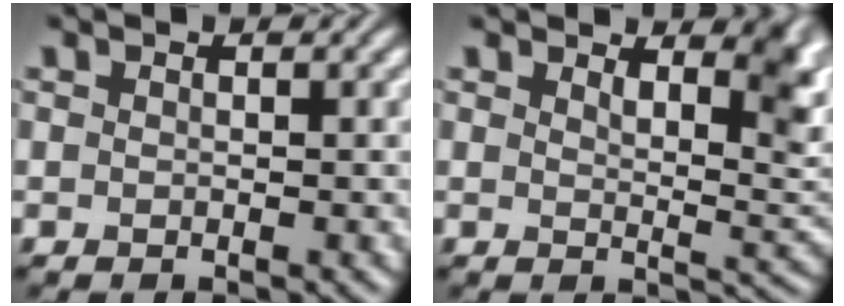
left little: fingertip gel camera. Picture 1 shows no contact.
{"total": 5.0, "force": [3.2, 1.7, 3.5], "torque": [-0.038, -0.004, 0.046]}